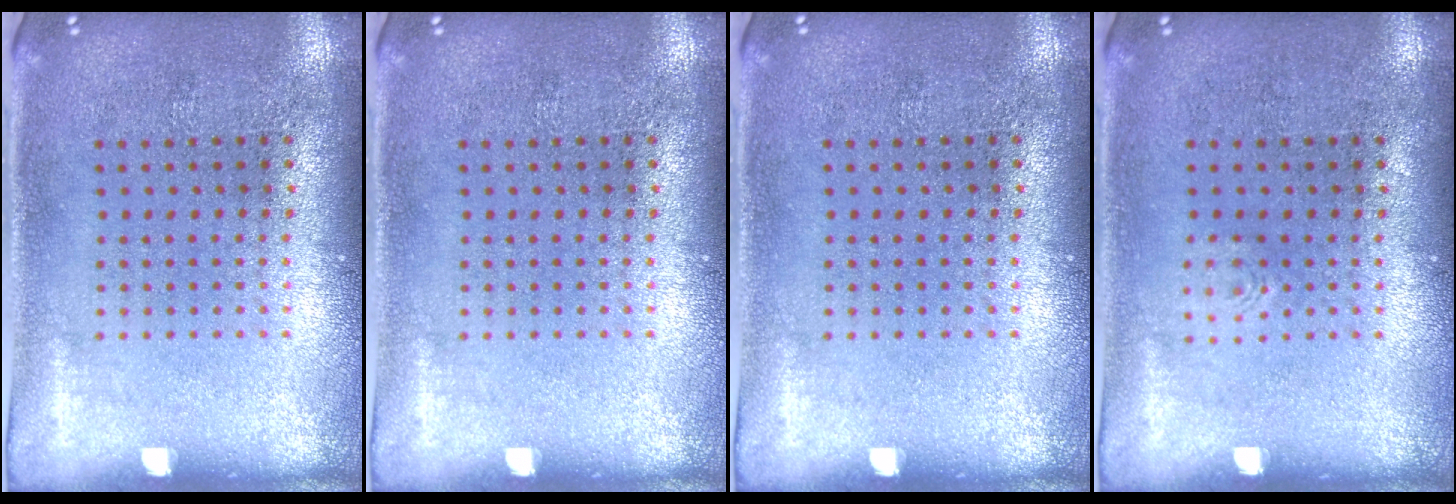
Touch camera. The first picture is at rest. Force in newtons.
{"total": 0.0}
{"total": 0.0}
{"total": 0.5, "press": 0.5, "slide": 0.1}